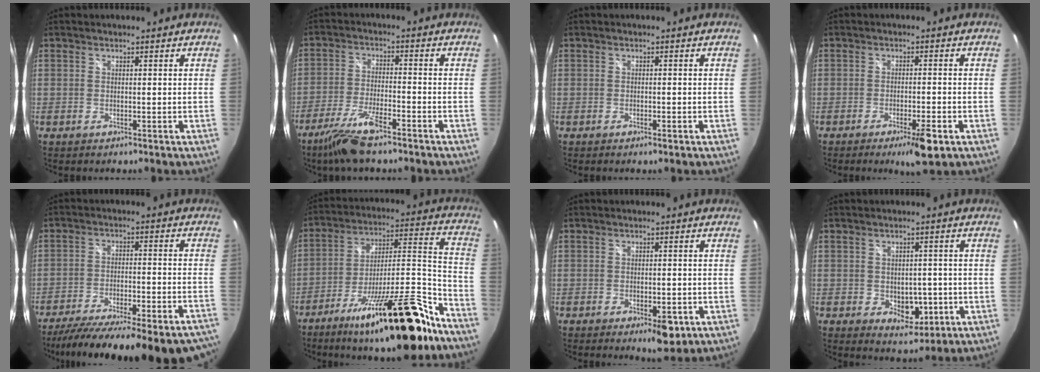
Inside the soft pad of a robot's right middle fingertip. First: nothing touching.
{"total": 9.4, "force": [-7.0, 1.7, 6.1], "torque": [-0.140, -0.016, -0.132]}
{"total": 0.9, "force": [-0.6, 0.2, 0.7], "torque": [-0.011, 0.002, -0.009]}
{"total": 5.9, "force": [-3.4, 0.6, 4.8], "torque": [-0.086, -0.008, -0.049]}
{"total": 28.9, "force": [-24.3, 5.5, 14.7], "torque": [-0.242, -0.055, -0.335]}
{"total": 25.6, "force": [-18.1, 5.6, 17.1], "torque": [-0.262, -0.006, -0.281]}
{"total": 5.6, "force": [-2.8, 2.1, 4.3], "torque": [-0.065, -0.007, -0.032]}
{"total": 6.5, "force": [-1.8, 4.5, 4.4], "torque": [-0.066, -0.005, -0.015]}